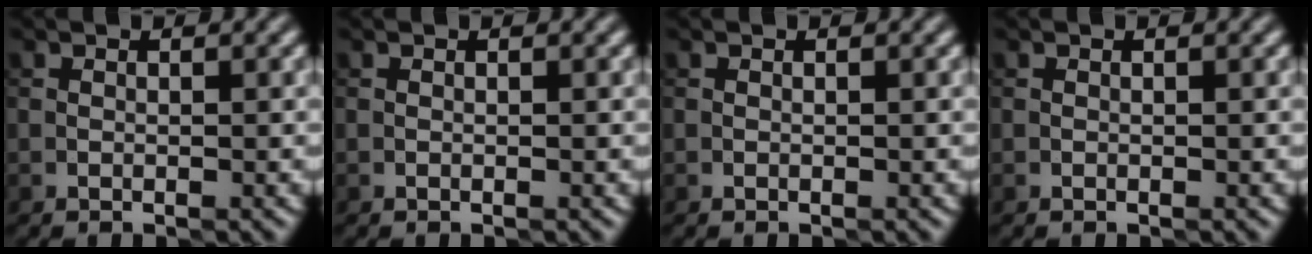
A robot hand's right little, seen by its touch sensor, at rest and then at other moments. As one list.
[{"total": 0.0}, {"total": 0.0}, {"total": 0.0}]